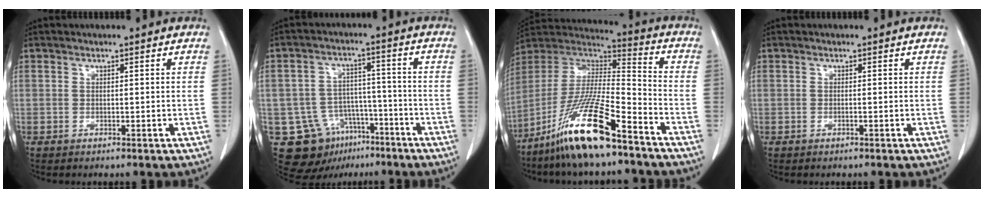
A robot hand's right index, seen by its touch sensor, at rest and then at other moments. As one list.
[{"total": 11.2, "force": [-6.2, 8.4, 4.0], "torque": [-0.070, 0.023, -0.089]}, {"total": 17.8, "force": [-12.0, 1.7, 13.1], "torque": [-0.282, -0.026, -0.226]}, {"total": 0.0}]